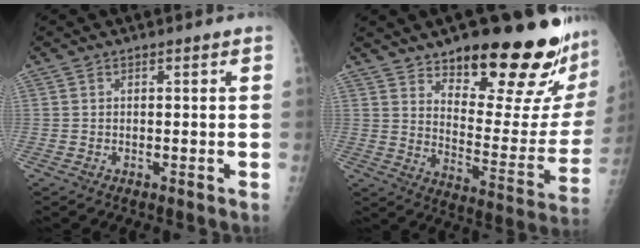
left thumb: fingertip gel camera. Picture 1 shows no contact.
{"total": 25.7, "force": [19.2, 7.4, 15.4], "torque": [-0.173, -0.119, 0.262]}